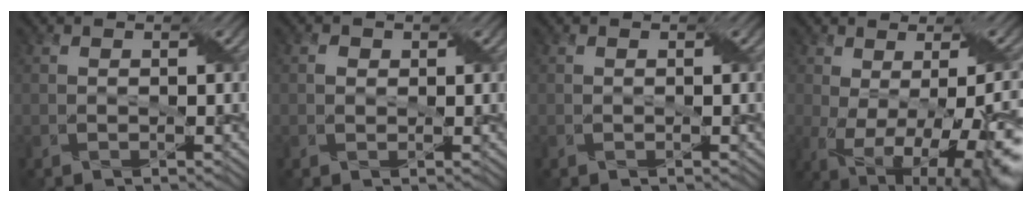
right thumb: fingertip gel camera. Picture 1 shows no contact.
{"total": 0.8, "force": [0.2, 0.8, 0.1], "torque": [-0.005, -0.001, 0.002]}
{"total": 0.0}
{"total": 15.4, "force": [-4.1, 6.6, 13.3], "torque": [-0.188, -0.048, -0.016]}